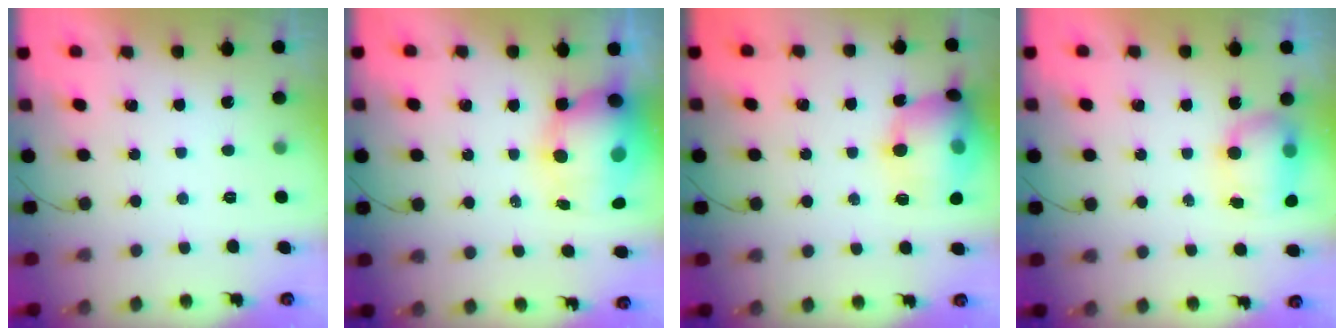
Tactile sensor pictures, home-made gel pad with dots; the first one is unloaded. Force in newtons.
{"total": 12.6, "press": 12.3, "slide": 2.9}
{"total": 20.6, "press": 18.9, "slide": 8.3}
{"total": 7.8, "press": 7.4, "slide": 2.5}